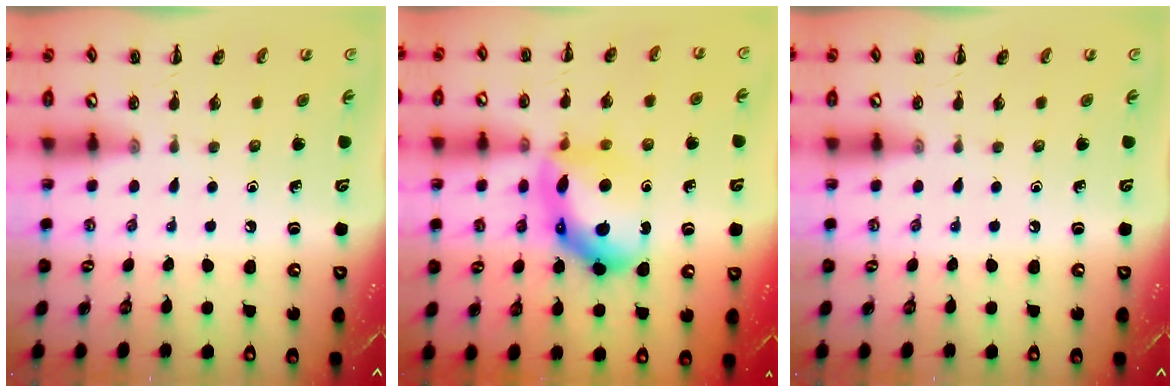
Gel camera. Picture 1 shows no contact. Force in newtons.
{"total": 14.7, "press": 14.6, "slide": 0.9}
{"total": 0.0}